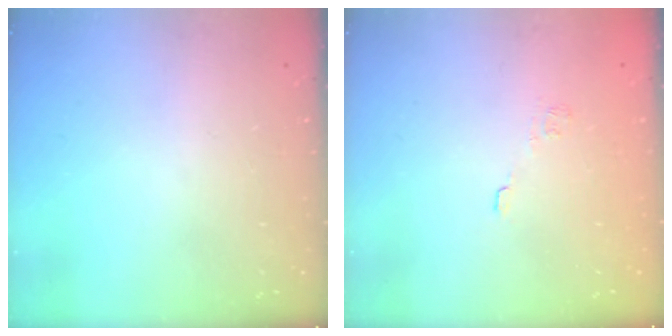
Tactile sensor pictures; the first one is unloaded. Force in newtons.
{"total": 6.5, "press": 6.4, "slide": 1.1}